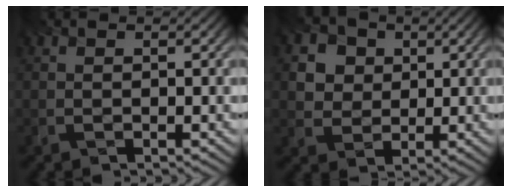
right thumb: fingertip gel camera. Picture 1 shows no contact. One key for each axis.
{"total": 5.4, "fx": 1.5, "fy": 4.9, "fz": 1.8, "tx": -0.089, "ty": -0.001, "tz": 0.024}